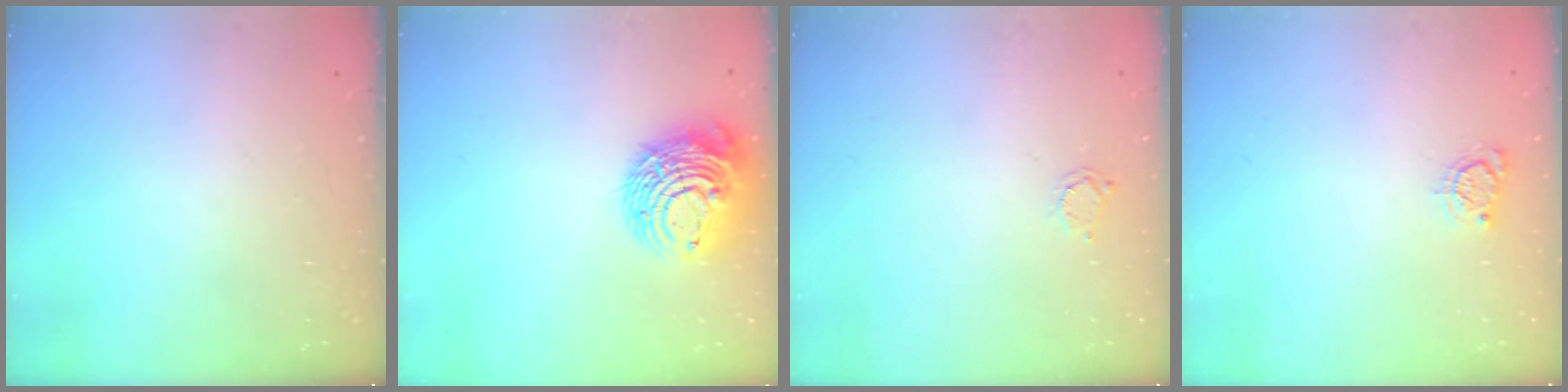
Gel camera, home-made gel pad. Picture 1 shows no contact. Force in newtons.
{"total": 13.3, "press": 13.2, "slide": 1.6}
{"total": 2.0, "press": 2.0, "slide": 0.3}
{"total": 3.5, "press": 3.5, "slide": 0.4}